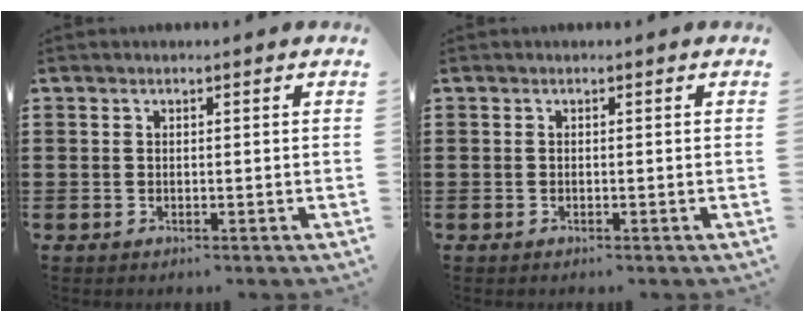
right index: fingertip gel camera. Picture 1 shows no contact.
{"total": 0.0}